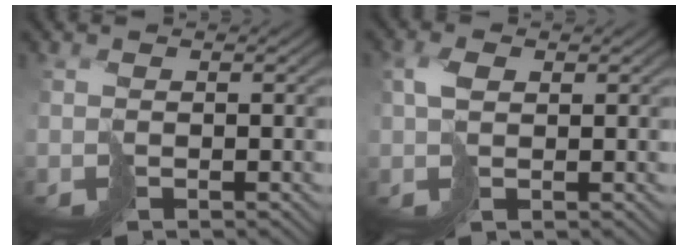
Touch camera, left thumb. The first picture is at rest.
{"total": 2.3, "force": [1.0, 1.2, 1.7], "torque": [-0.039, 0.002, 0.020]}